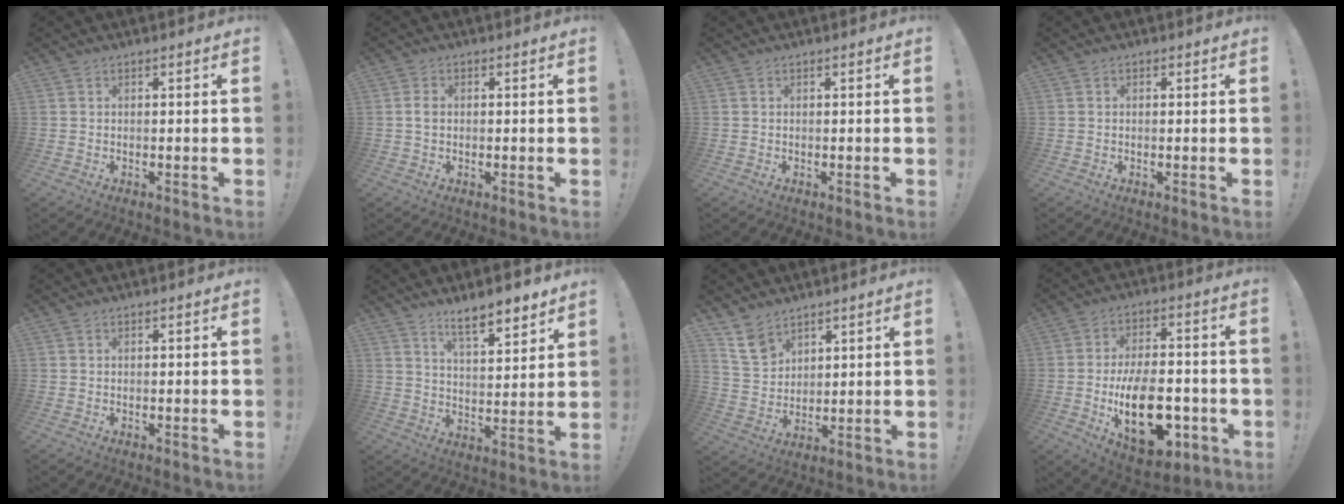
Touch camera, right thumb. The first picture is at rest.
{"total": 2.0, "force": [0.0, 1.4, 1.3], "torque": [-0.023, 0.005, -0.001]}
{"total": 0.0}
{"total": 0.0}
{"total": 0.0}
{"total": 9.6, "force": [7.6, 2.2, 5.3], "torque": [-0.070, -0.054, 0.133]}
{"total": 9.6, "force": [7.0, 5.8, 3.0], "torque": [-0.056, -0.039, 0.140]}
{"total": 20.8, "force": [-6.3, 11.8, 16.0], "torque": [-0.267, 0.028, -0.092]}